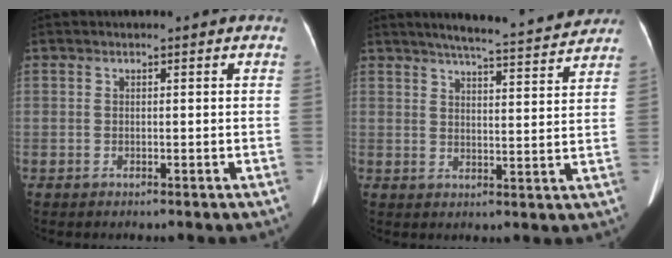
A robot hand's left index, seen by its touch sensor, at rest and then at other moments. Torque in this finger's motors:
{"motor_torque": [-0.09, -0.59, 0.00, 0.03]}